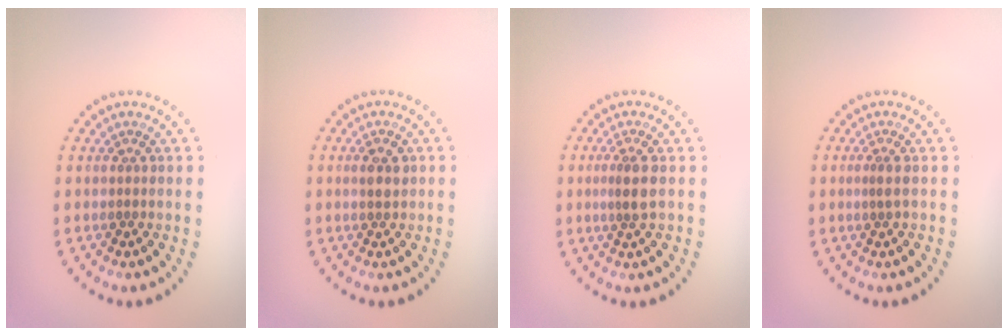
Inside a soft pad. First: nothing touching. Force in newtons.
{"total": 1.6, "press": 1.6, "slide": 0.5}
{"total": 2.1, "press": 1.7, "slide": 1.3}
{"total": 0.8, "press": 0.4, "slide": 0.6}